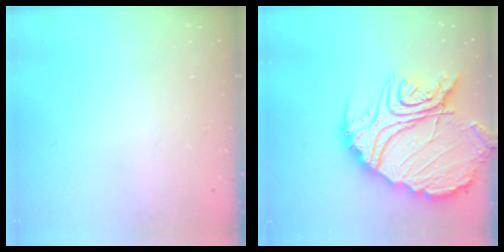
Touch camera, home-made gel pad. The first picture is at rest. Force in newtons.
{"total": 27.7, "press": 27.6, "slide": 2.4}